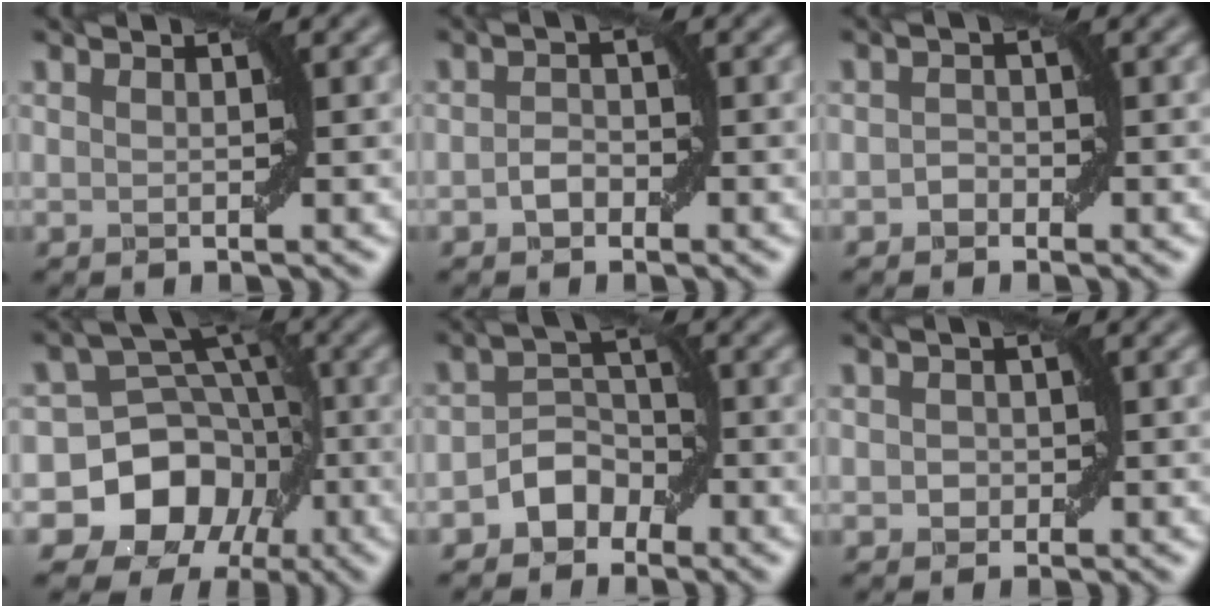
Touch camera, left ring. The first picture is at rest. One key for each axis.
{"total": 1.5, "fx": -0.7, "fy": 1.1, "fz": 0.8, "tx": -0.016, "ty": 0.005, "tz": -0.016}
{"total": 1.1, "fx": -0.6, "fy": 0.8, "fz": 0.3, "tx": -0.003, "ty": 0.003, "tz": -0.012}
{"total": 10.5, "fx": -3.9, "fy": 8.9, "fz": 3.9, "tx": -0.053, "ty": 0.010, "tz": -0.100}
{"total": 3.2, "fx": -1.9, "fy": 2.2, "fz": 1.2, "tx": -0.008, "ty": 0.014, "tz": -0.036}
{"total": 1.2, "fx": -0.2, "fy": 1.1, "fz": 0.4, "tx": -0.005, "ty": 0.000, "tz": -0.006}